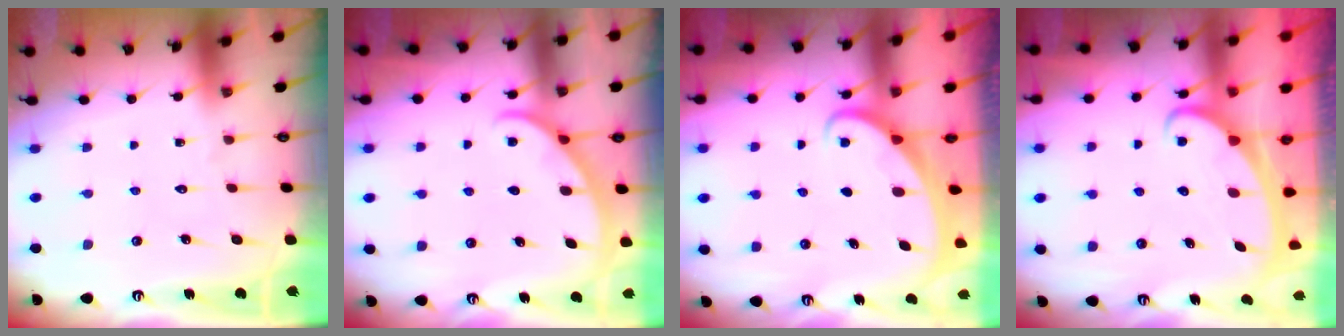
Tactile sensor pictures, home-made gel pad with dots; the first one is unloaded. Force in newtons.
{"total": 1.9, "press": 1.9, "slide": 0.2}
{"total": 1.7, "press": 1.7, "slide": 0.2}
{"total": 2.3, "press": 2.3, "slide": 0.3}